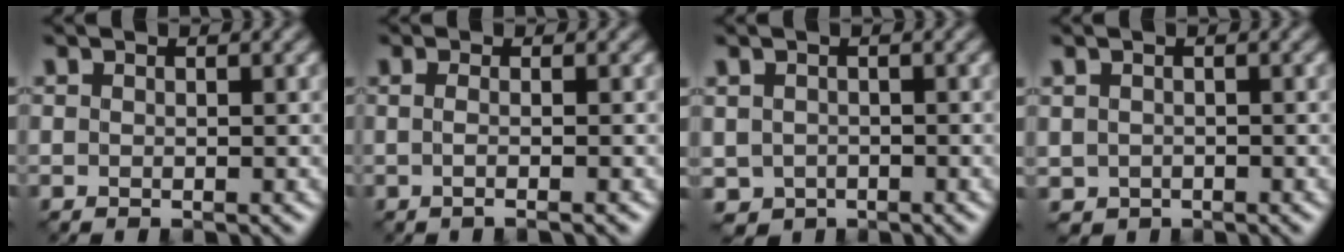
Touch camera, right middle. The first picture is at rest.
{"total": 1.6, "force": [-0.3, 0.2, 1.6], "torque": [-0.029, -0.002, -0.010]}
{"total": 1.7, "force": [-0.7, 1.4, 0.7], "torque": [-0.021, -0.005, -0.014]}
{"total": 1.0, "force": [-0.3, 0.9, 0.4], "torque": [-0.011, -0.004, -0.004]}